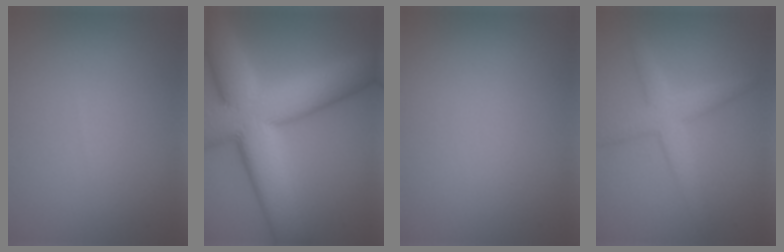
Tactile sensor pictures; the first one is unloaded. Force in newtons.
{"total": 14.3, "press": 14.3, "slide": 0.7}
{"total": 0.0}
{"total": 3.5, "press": 3.5, "slide": 0.2}